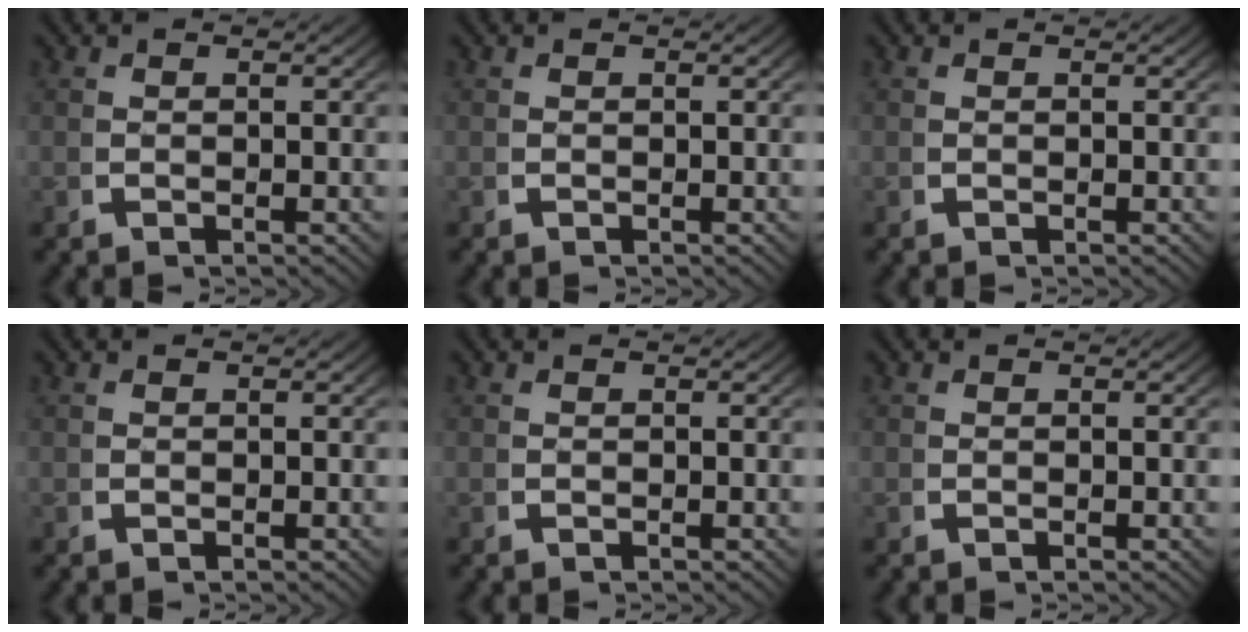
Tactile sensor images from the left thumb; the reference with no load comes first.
{"total": 0.0}
{"total": 0.0}
{"total": 0.0}
{"total": 0.0}
{"total": 0.0}